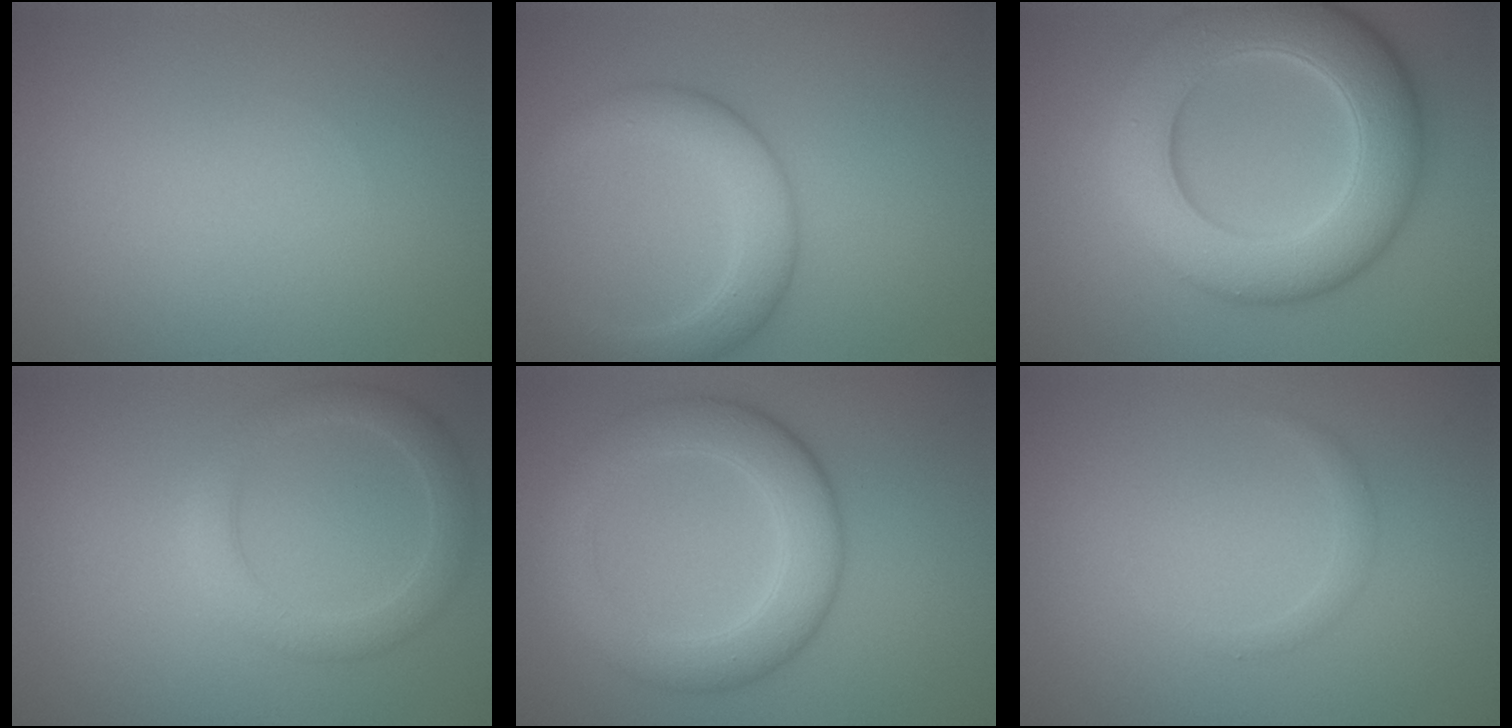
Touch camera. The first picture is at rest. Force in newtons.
{"total": 4.2, "press": 4.2, "slide": 0.1}
{"total": 10.6, "press": 10.6, "slide": 0.3}
{"total": 3.0, "press": 3.0, "slide": 0.1}
{"total": 5.7, "press": 5.7, "slide": 0.1}
{"total": 0.9, "press": 0.9, "slide": 0.1}